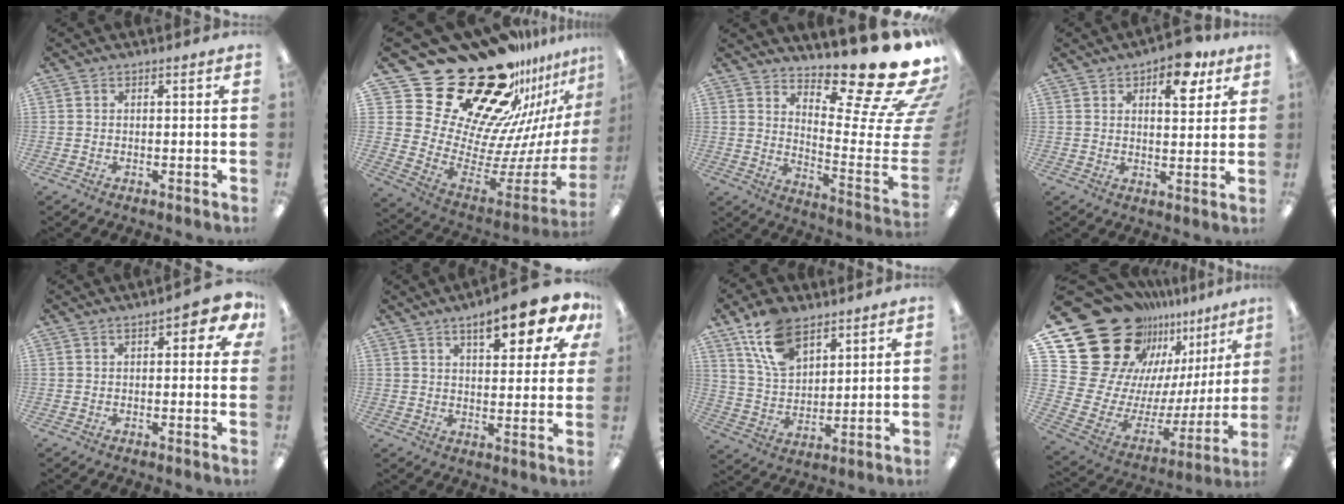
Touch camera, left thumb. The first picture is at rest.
{"total": 31.2, "force": [22.3, 15.6, 15.4], "torque": [-0.229, -0.216, 0.448]}
{"total": 20.5, "force": [16.7, 3.5, 11.5], "torque": [-0.138, -0.149, 0.262]}
{"total": 10.4, "force": [5.9, 5.4, 6.7], "torque": [-0.078, -0.022, 0.096]}
{"total": 5.0, "force": [1.9, 2.3, 4.1], "torque": [-0.047, -0.002, 0.028]}
{"total": 12.1, "force": [7.5, 4.1, 8.6], "torque": [-0.109, -0.036, 0.119]}
{"total": 13.1, "force": [8.2, 7.5, 6.9], "torque": [-0.135, -0.023, 0.156]}
{"total": 27.3, "force": [18.6, 16.5, 11.2], "torque": [-0.197, -0.163, 0.378]}